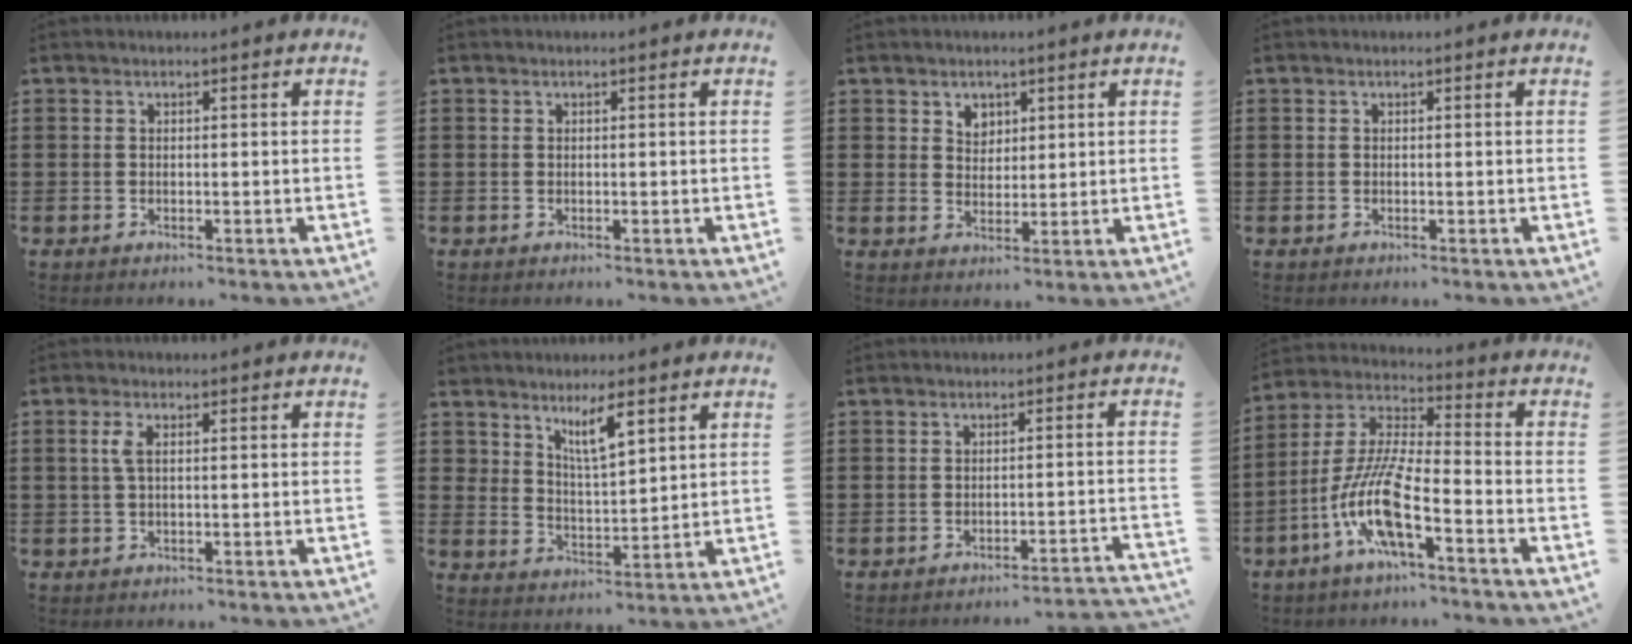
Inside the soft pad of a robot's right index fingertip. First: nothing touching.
{"total": 0.0}
{"total": 2.7, "force": [1.7, 2.1, 0.3], "torque": [-0.016, 0.011, 0.032]}
{"total": 0.0}
{"total": 2.2, "force": [0.4, 0.8, 2.1], "torque": [-0.050, 0.003, 0.001]}
{"total": 5.9, "force": [4.2, 1.5, 3.8], "torque": [-0.078, -0.005, 0.073]}
{"total": 2.3, "force": [-2.1, -0.3, 0.9], "torque": [-0.018, -0.003, -0.046]}
{"total": 11.2, "force": [-5.9, 1.7, 9.3], "torque": [-0.220, -0.020, -0.120]}